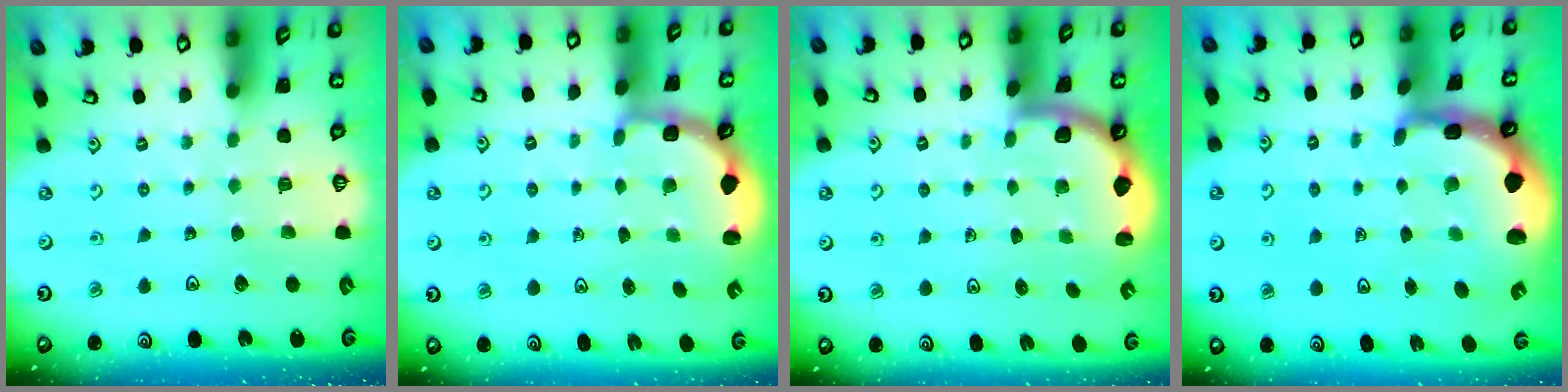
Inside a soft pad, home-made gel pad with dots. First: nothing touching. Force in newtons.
{"total": 2.9, "press": 2.3, "slide": 1.7}
{"total": 1.6, "press": 1.6, "slide": 0.1}
{"total": 3.8, "press": 3.6, "slide": 1.0}